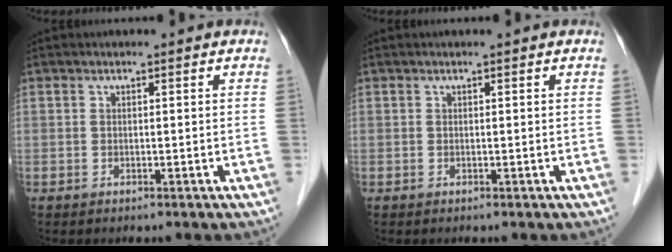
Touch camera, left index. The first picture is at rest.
{"total": 0.0}